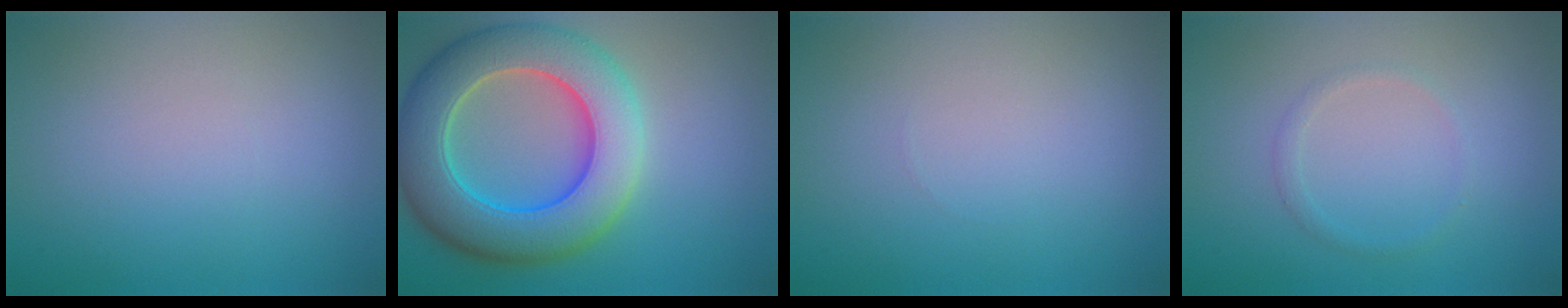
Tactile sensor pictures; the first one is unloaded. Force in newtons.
{"total": 10.8, "press": 10.8, "slide": 0.8}
{"total": 0.0}
{"total": 1.0, "press": 1.0, "slide": 0.0}